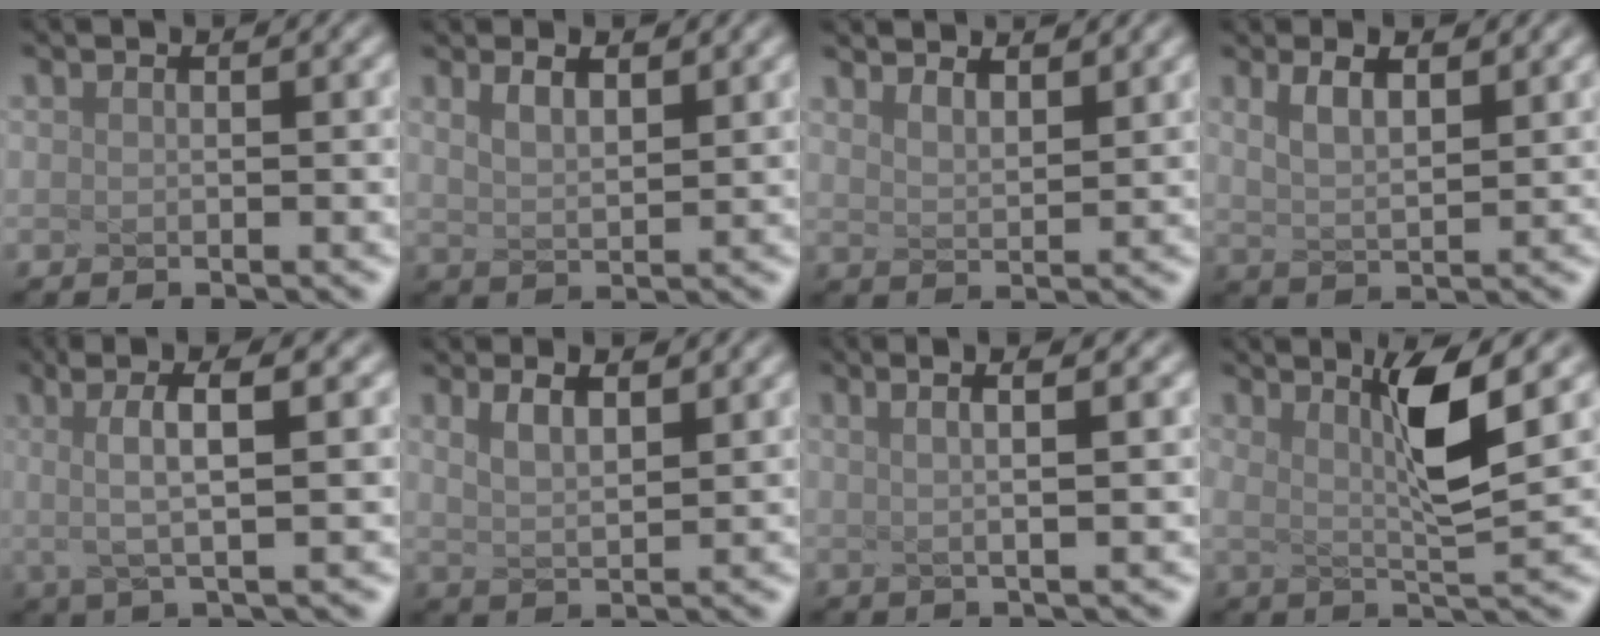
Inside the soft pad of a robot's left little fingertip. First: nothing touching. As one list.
[{"total": 1.2, "force": [0.7, -0.1, 1.0], "torque": [-0.045, 0.001, 0.046]}, {"total": 2.8, "force": [2.7, 0.2, 0.9], "torque": [-0.022, 0.007, 0.053]}, {"total": 1.7, "force": [0.6, -0.1, 1.6], "torque": [-0.062, -0.008, 0.051]}, {"total": 4.3, "force": [0.4, 0.1, 4.3], "torque": [-0.103, 0.007, 0.036]}, {"total": 1.5, "force": [0.6, -0.1, 1.3], "torque": [-0.055, -0.002, 0.048]}, {"total": 3.0, "force": [0.8, 0.0, 2.9], "torque": [-0.062, 0.008, 0.020]}, {"total": 3.3, "force": [0.4, -0.7, 3.2], "torque": [-0.095, -0.014, 0.049]}]